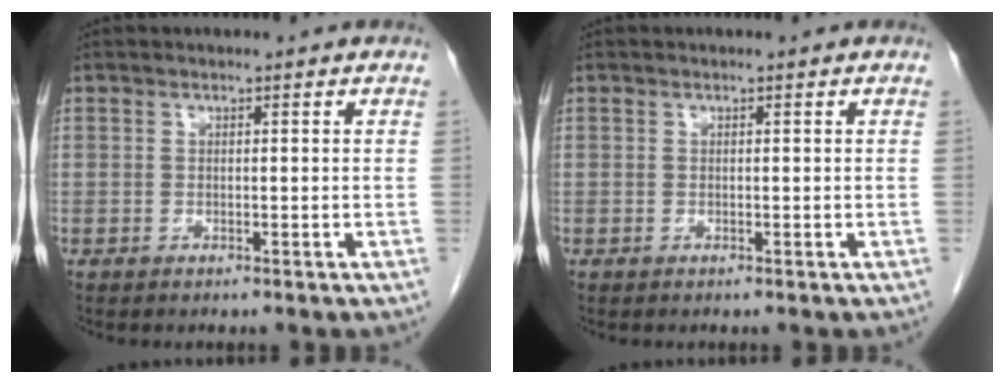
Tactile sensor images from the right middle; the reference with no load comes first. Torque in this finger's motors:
{"motor_torque": [0.00, 0.00, 0.00, 0.00]}